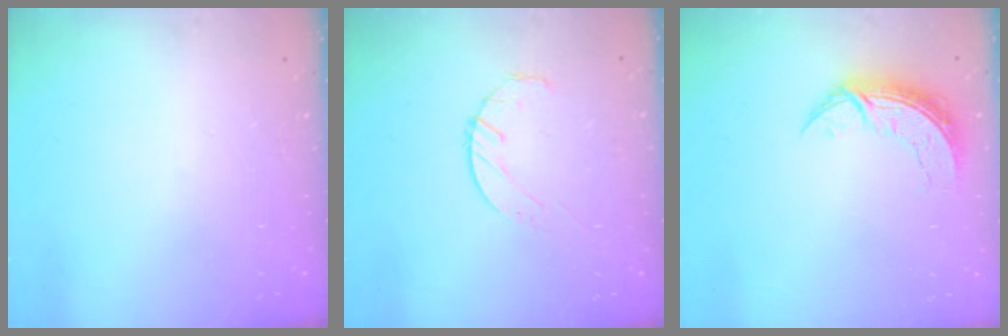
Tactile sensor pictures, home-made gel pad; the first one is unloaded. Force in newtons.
{"total": 4.8, "press": 4.7, "slide": 0.6}
{"total": 7.1, "press": 7.0, "slide": 0.4}